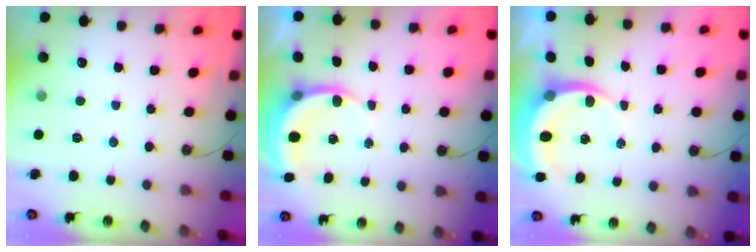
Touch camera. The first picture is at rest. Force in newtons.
{"total": 5.0, "press": 4.9, "slide": 0.7}
{"total": 4.6, "press": 4.6, "slide": 0.2}